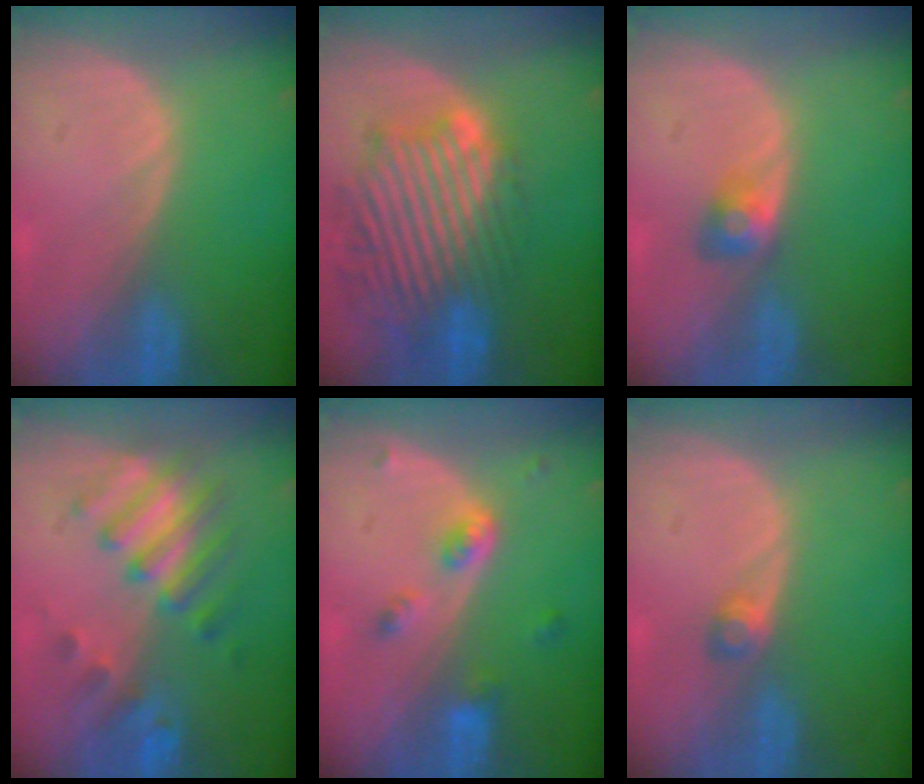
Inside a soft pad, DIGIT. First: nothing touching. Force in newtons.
{"total": 12.9, "press": 11.5, "slide": 5.8}
{"total": 2.9, "press": 2.5, "slide": 1.4}
{"total": 7.6, "press": 7.5, "slide": 1.4}
{"total": 4.4, "press": 4.0, "slide": 1.9}
{"total": 2.0, "press": 1.7, "slide": 1.1}